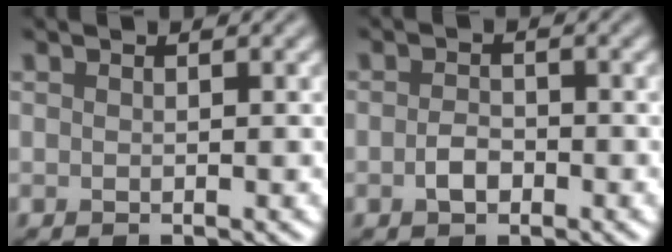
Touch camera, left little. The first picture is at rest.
{"total": 1.7, "force": [-0.8, 1.0, 1.1], "torque": [-0.023, 0.000, -0.022]}